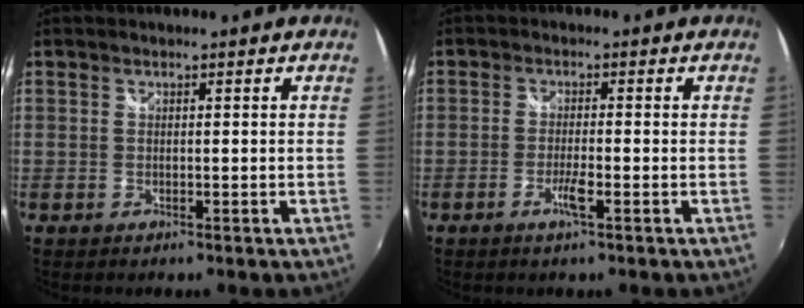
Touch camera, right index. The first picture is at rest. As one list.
[{"total": 2.6, "force": [-1.3, 0.1, 2.3], "torque": [-0.048, -0.003, -0.025]}]